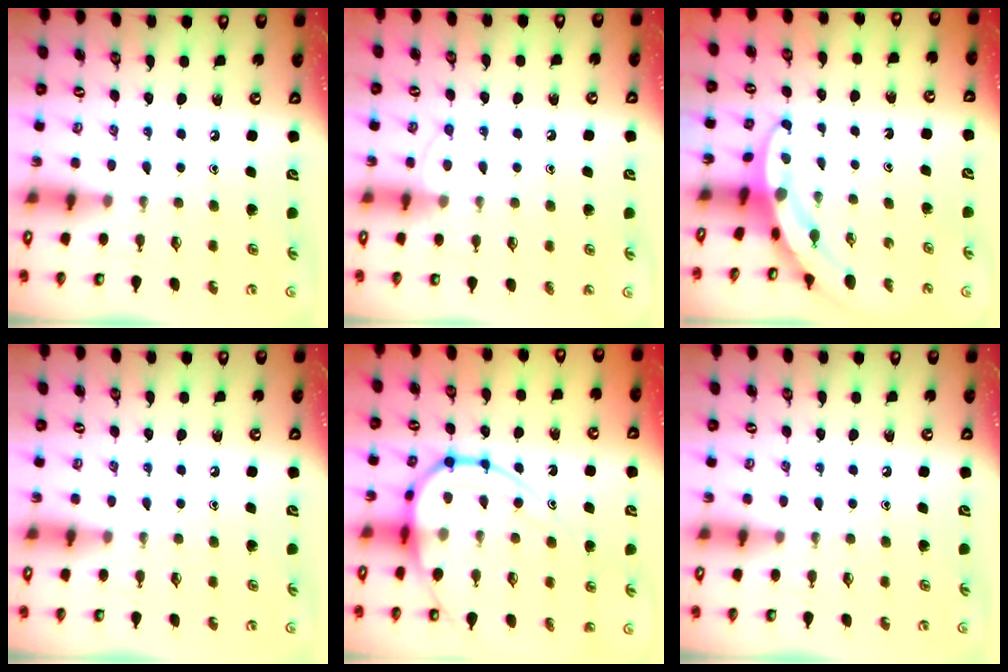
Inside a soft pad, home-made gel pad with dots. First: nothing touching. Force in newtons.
{"total": 5.8, "press": 5.8, "slide": 0.6}
{"total": 3.1, "press": 3.1, "slide": 0.2}
{"total": 0.0}
{"total": 15.3, "press": 15.3, "slide": 1.4}
{"total": 0.0}